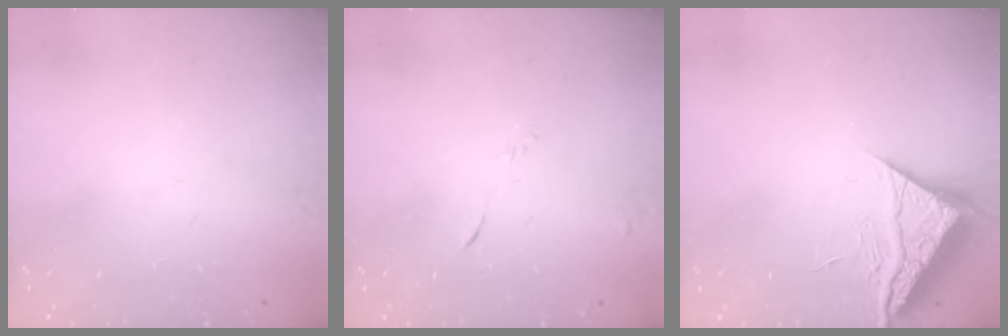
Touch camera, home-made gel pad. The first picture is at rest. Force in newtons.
{"total": 5.2, "press": 5.1, "slide": 0.6}
{"total": 6.4, "press": 6.4, "slide": 0.2}